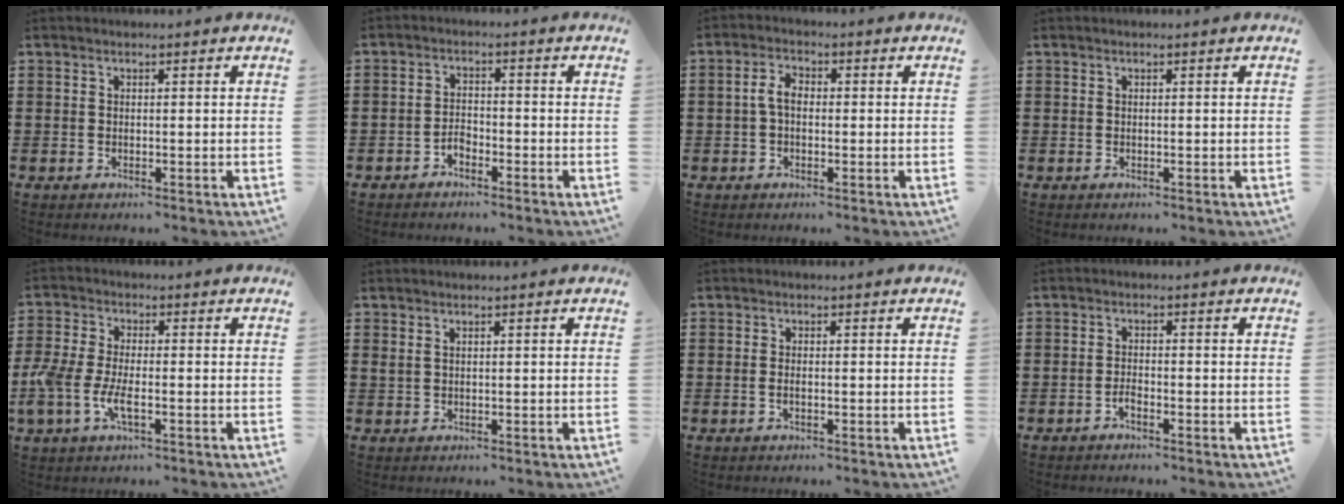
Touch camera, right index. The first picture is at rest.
{"total": 1.9, "force": [-1.5, 1.1, 0.5], "torque": [-0.015, 0.002, -0.033]}
{"total": 3.5, "force": [-0.3, 2.0, 2.9], "torque": [-0.071, 0.002, -0.011]}
{"total": 0.0}
{"total": 5.9, "force": [-1.9, 2.5, 5.0], "torque": [-0.127, -0.008, -0.044]}
{"total": 0.8, "force": [0.4, 0.4, 0.6], "torque": [-0.013, 0.003, 0.008]}
{"total": 0.8, "force": [-0.2, 0.2, 0.7], "torque": [-0.014, -0.003, -0.003]}
{"total": 1.3, "force": [-1.0, 0.3, 0.7], "torque": [-0.014, -0.004, -0.018]}